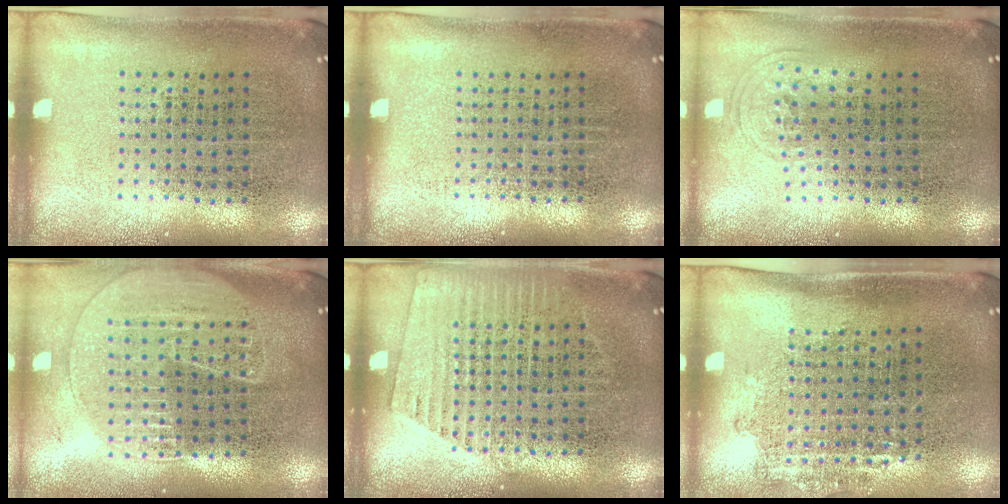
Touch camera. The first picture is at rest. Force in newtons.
{"total": 0.0}
{"total": 0.9, "press": 0.7, "slide": 0.6}
{"total": 1.7, "press": 1.6, "slide": 0.6}
{"total": 1.7, "press": 1.6, "slide": 0.3}
{"total": 1.2, "press": 0.9, "slide": 0.8}